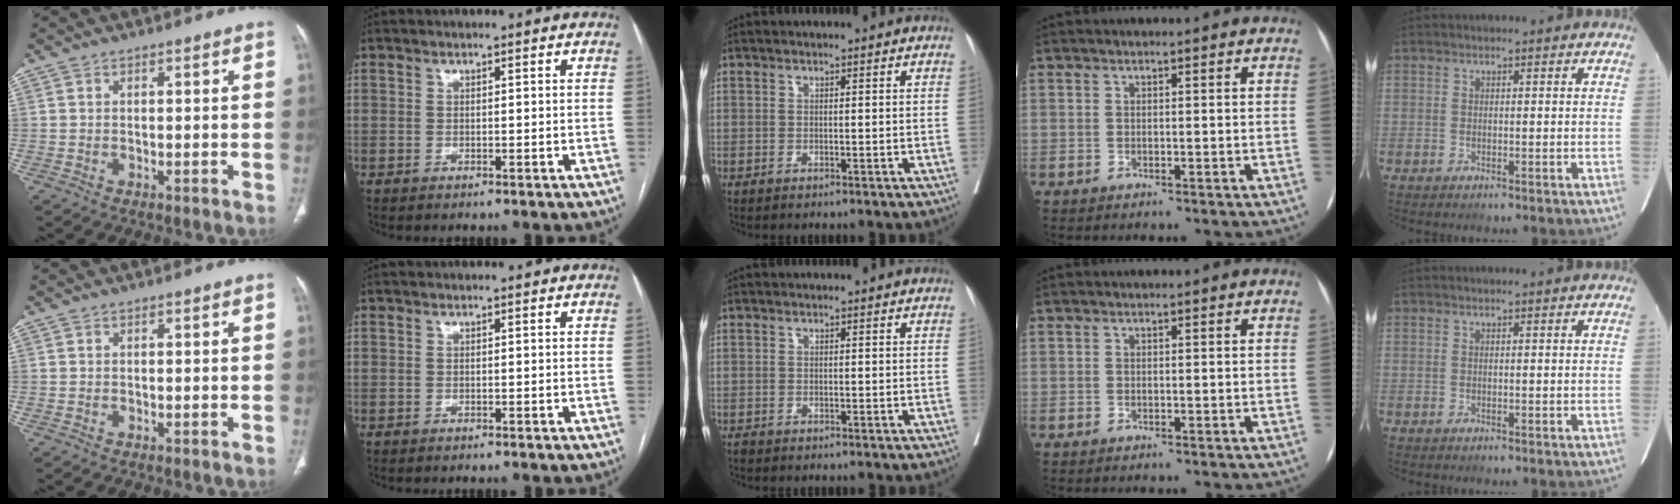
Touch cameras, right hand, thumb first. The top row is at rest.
{}